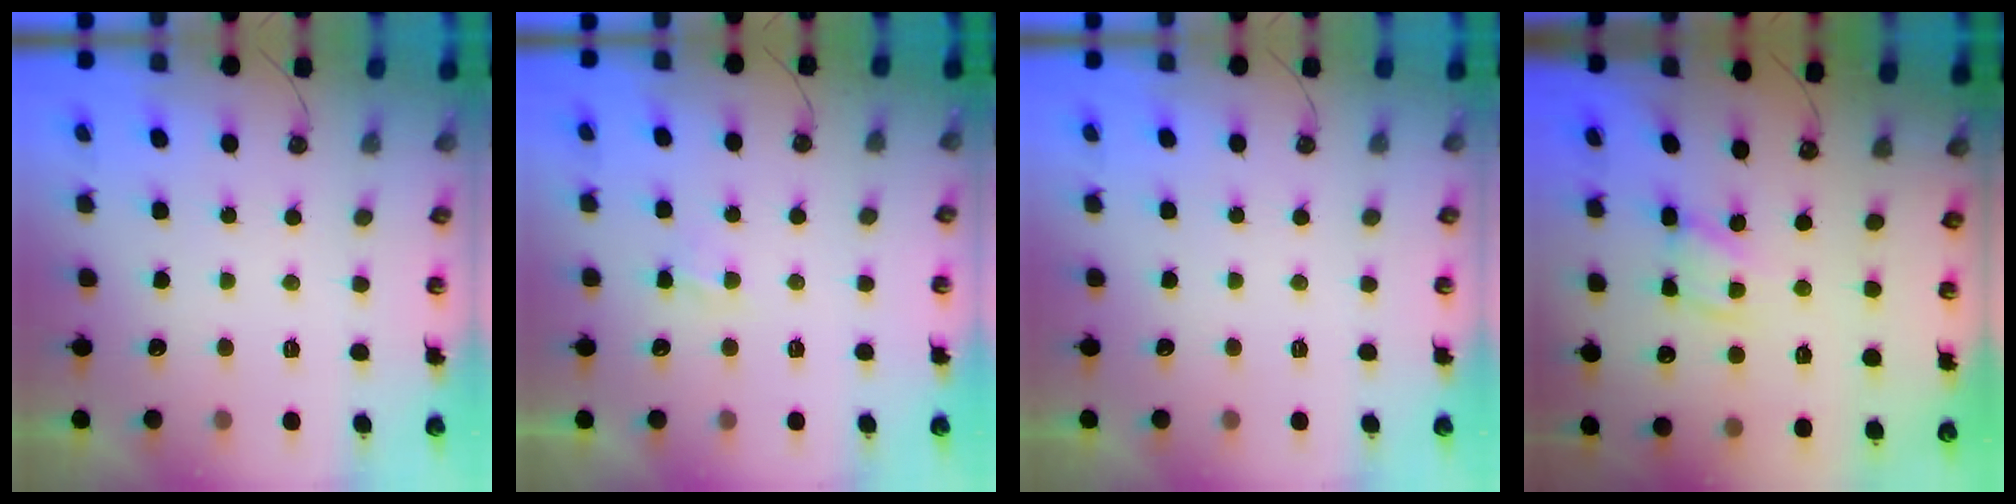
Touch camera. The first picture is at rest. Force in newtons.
{"total": 2.3, "press": 2.3, "slide": 0.4}
{"total": 0.0}
{"total": 5.3, "press": 5.3, "slide": 0.3}